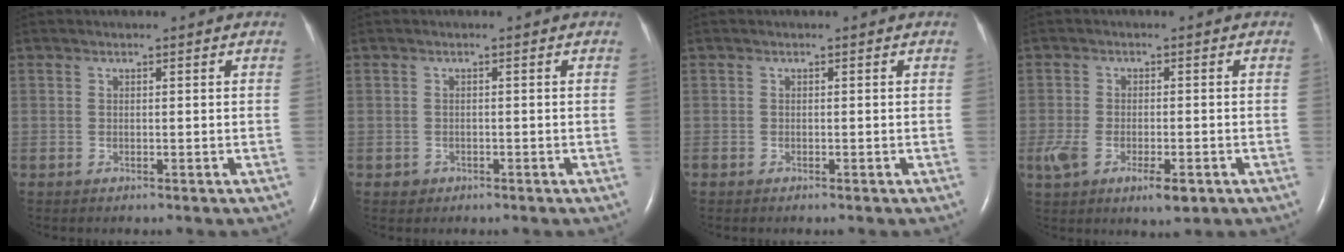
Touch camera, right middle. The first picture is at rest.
{"total": 1.1, "force": [-0.5, 0.9, 0.0], "torque": [-0.002, 0.004, -0.007]}
{"total": 0.0}
{"total": 7.3, "force": [-3.3, 2.7, 5.9], "torque": [-0.106, -0.014, -0.050]}